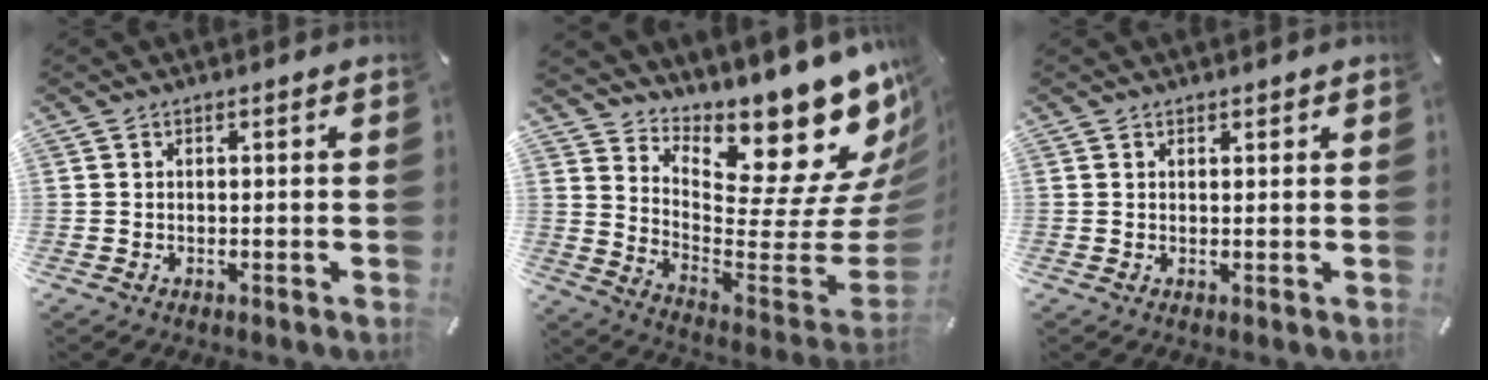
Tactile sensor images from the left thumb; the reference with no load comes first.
{"total": 17.6, "force": [13.0, 5.3, 10.6], "torque": [-0.089, -0.139, 0.201]}
{"total": 0.8, "force": [0.7, 0.4, 0.2], "torque": [-0.003, 0.000, 0.014]}